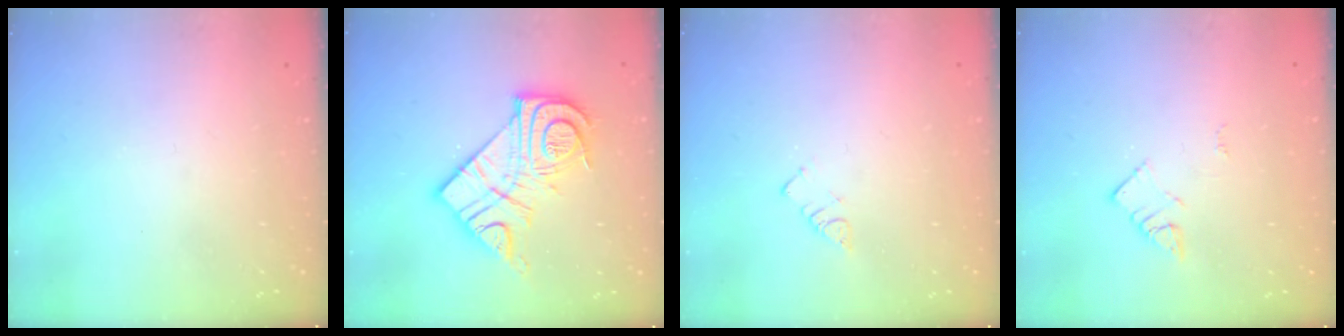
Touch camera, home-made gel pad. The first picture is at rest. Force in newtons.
{"total": 16.2, "press": 16.1, "slide": 1.4}
{"total": 2.7, "press": 2.7, "slide": 0.4}
{"total": 2.9, "press": 2.9, "slide": 0.2}